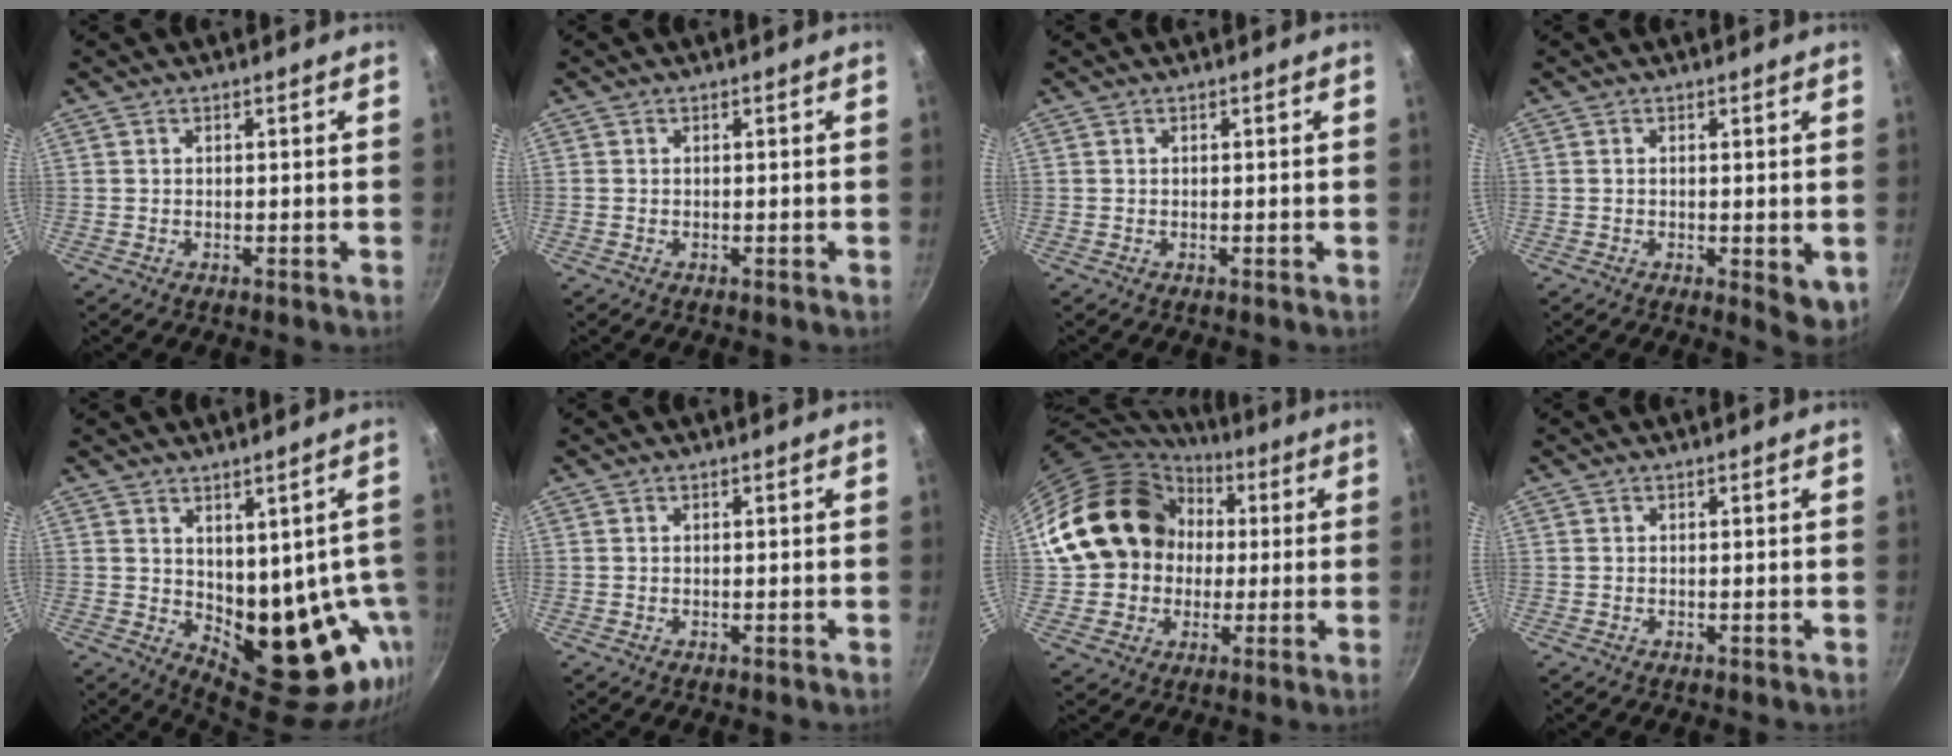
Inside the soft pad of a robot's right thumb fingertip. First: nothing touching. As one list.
[{"total": 0.0}, {"total": 0.0}, {"total": 4.9, "force": [-0.3, 2.0, 4.4], "torque": [-0.057, -0.012, -0.003]}, {"total": 16.9, "force": [-0.5, 10.0, 13.6], "torque": [-0.120, -0.018, 0.022]}, {"total": 0.0}, {"total": 18.5, "force": [2.5, 15.9, 9.2], "torque": [-0.144, 0.041, 0.046]}, {"total": 0.0}]